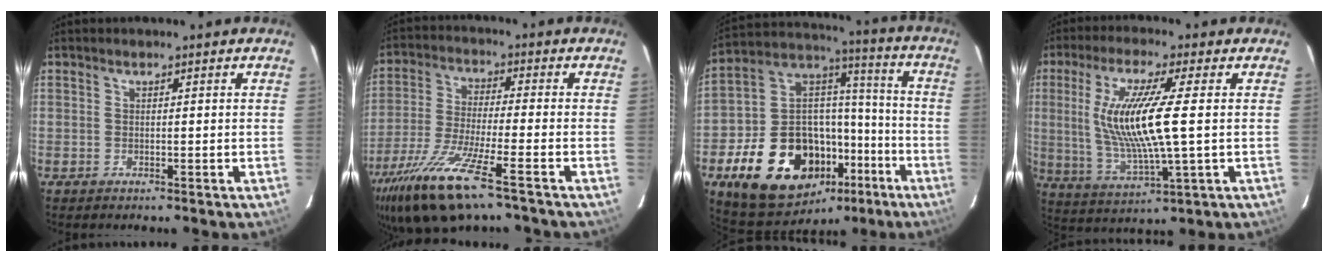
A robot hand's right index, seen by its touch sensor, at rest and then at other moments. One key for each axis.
{"total": 15.6, "fx": -10.4, "fy": 2.3, "fz": 11.4, "tx": -0.240, "ty": -0.046, "tz": -0.195}
{"total": 24.7, "fx": -12.0, "fy": 16.6, "fz": 13.8, "tx": -0.292, "ty": 0.046, "tz": -0.165}
{"total": 14.4, "fx": 1.2, "fy": 1.4, "fz": 14.3, "tx": -0.278, "ty": -0.014, "tz": 0.035}